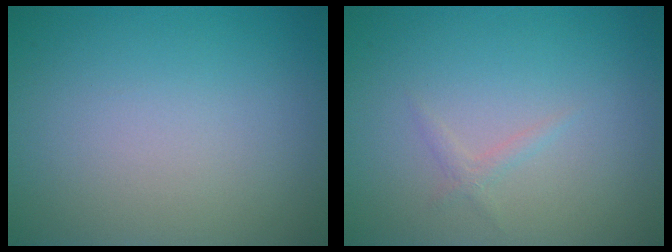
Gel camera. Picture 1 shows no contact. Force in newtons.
{"total": 0.8, "press": 0.8, "slide": 0.0}